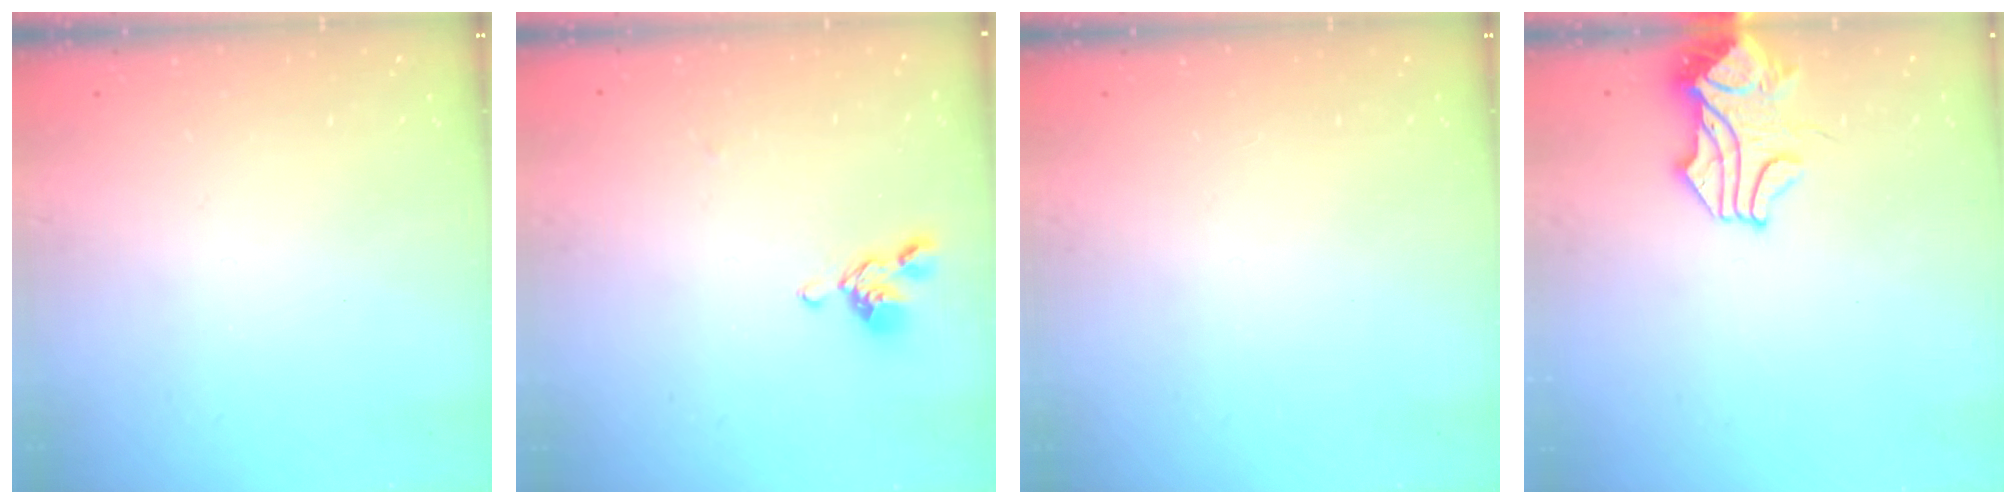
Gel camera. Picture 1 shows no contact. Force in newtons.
{"total": 2.7, "press": 2.5, "slide": 0.8}
{"total": 0.0}
{"total": 1.9, "press": 1.8, "slide": 0.6}